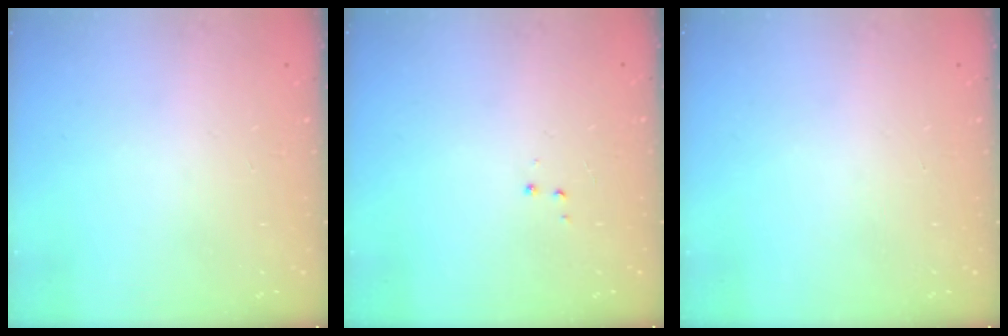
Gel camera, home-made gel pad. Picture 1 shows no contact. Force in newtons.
{"total": 2.9, "press": 2.8, "slide": 0.4}
{"total": 0.0}